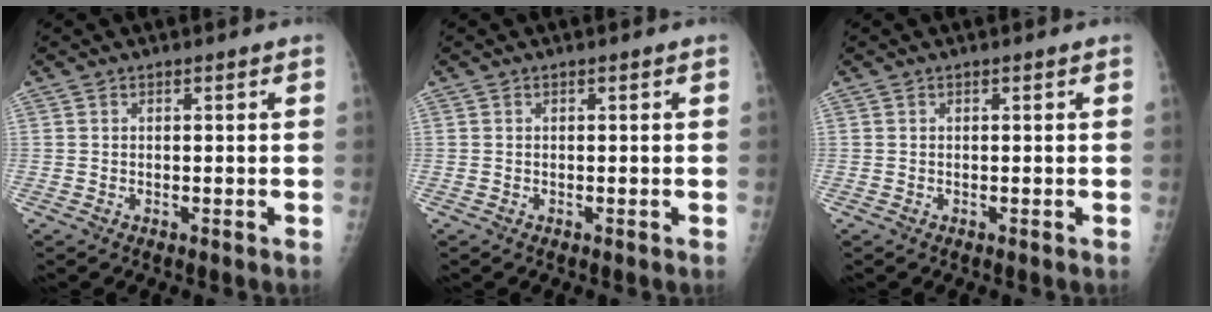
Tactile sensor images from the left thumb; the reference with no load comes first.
{"total": 0.0}
{"total": 0.0}